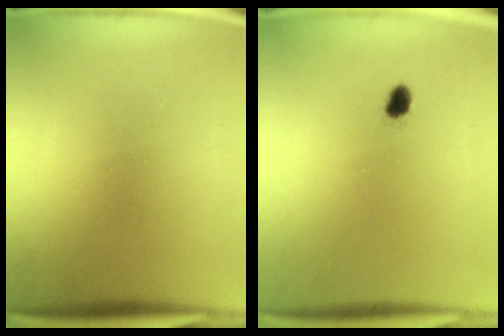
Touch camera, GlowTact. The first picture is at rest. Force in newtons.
{"total": 1.8}